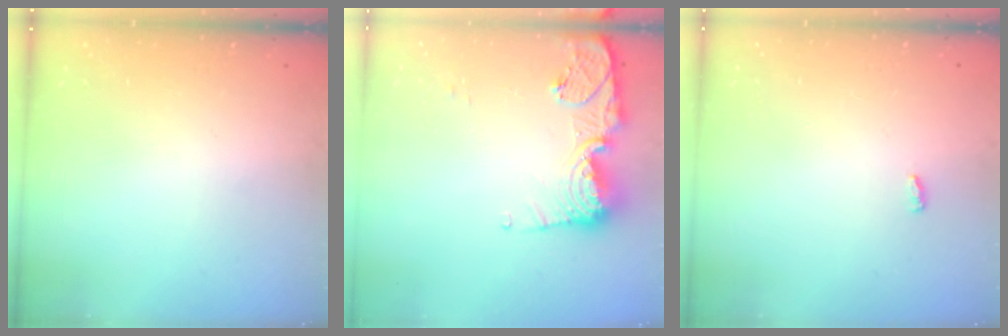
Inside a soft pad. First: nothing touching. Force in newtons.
{"total": 13.5, "press": 13.4, "slide": 1.3}
{"total": 2.9, "press": 2.6, "slide": 1.3}